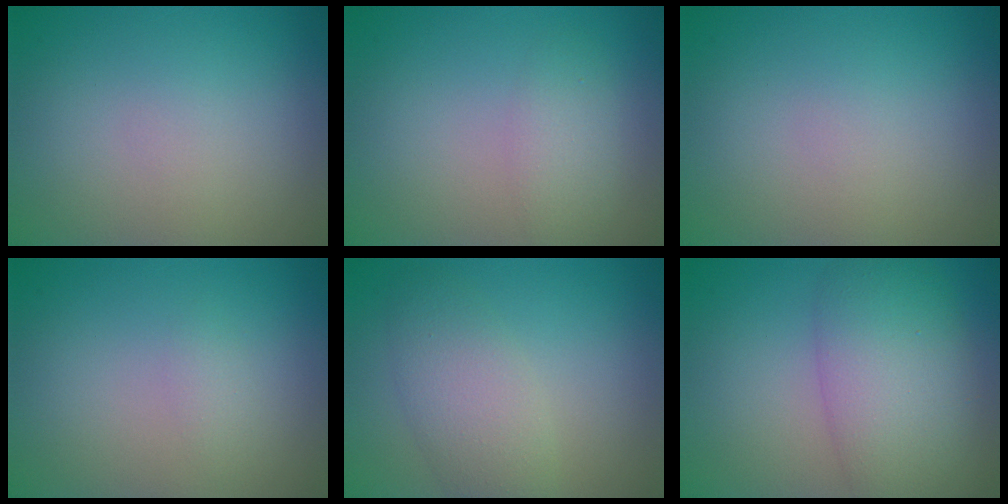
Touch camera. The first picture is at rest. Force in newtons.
{"total": 2.2, "press": 2.2, "slide": 0.1}
{"total": 0.0}
{"total": 2.1, "press": 2.1, "slide": 0.2}
{"total": 4.2, "press": 4.2, "slide": 0.1}
{"total": 7.8, "press": 7.8, "slide": 0.2}